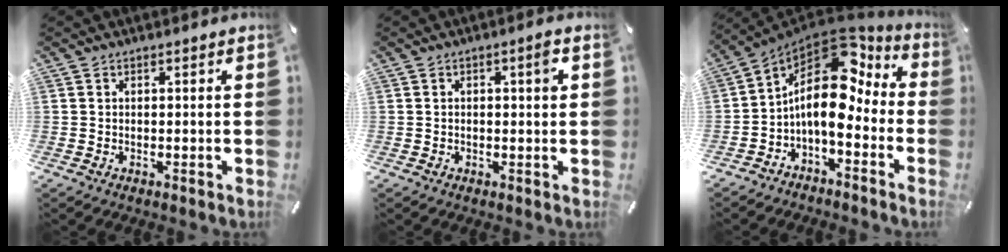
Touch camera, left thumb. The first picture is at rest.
{"total": 2.9, "force": [0.6, 0.8, 2.7], "torque": [-0.036, 0.002, 0.004]}
{"total": 14.7, "force": [1.8, 8.3, 12.0], "torque": [-0.221, -0.033, 0.025]}